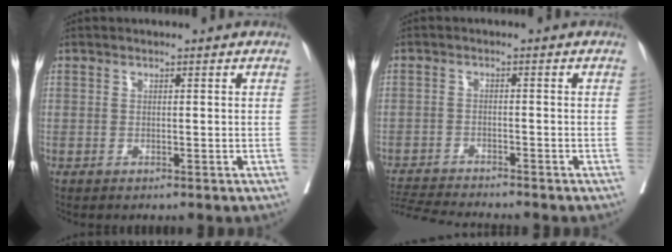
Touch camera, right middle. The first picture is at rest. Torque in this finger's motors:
{"motor_torque": [0.28, -0.45, 0.04, 0.01]}